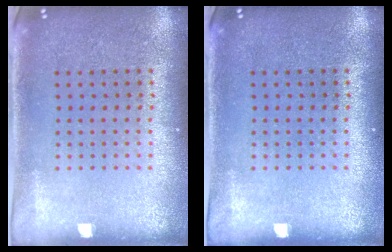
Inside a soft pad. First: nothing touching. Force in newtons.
{"total": 0.0}